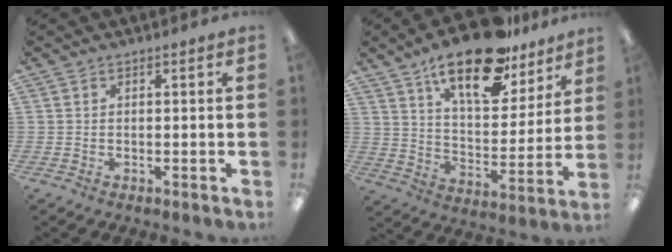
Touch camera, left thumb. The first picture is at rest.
{"total": 20.2, "force": [14.4, 8.2, 11.6], "torque": [-0.191, -0.075, 0.244]}